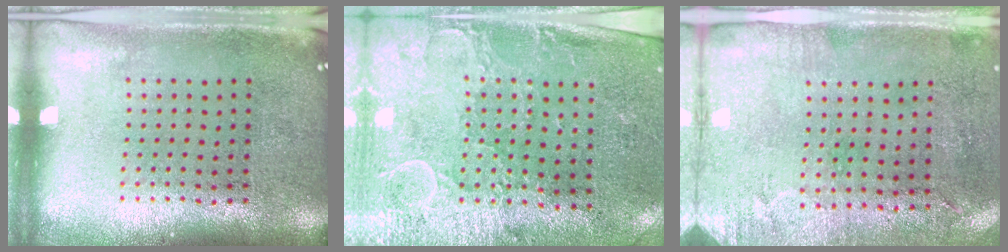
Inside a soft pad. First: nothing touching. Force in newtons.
{"total": 2.9, "press": 2.5, "slide": 1.6}
{"total": 2.9, "press": 2.4, "slide": 1.7}